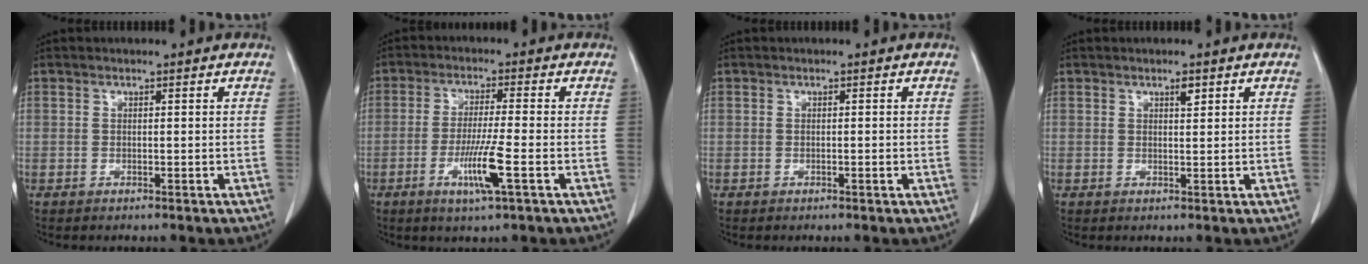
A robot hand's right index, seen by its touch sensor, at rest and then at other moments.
{"total": 7.2, "force": [-2.7, -0.4, 6.7], "torque": [-0.126, -0.017, -0.050]}
{"total": 0.5, "force": [-0.1, 0.1, 0.5], "torque": [-0.009, -0.001, 0.000]}
{"total": 1.3, "force": [0.8, 0.3, 1.0], "torque": [-0.018, -0.004, 0.013]}